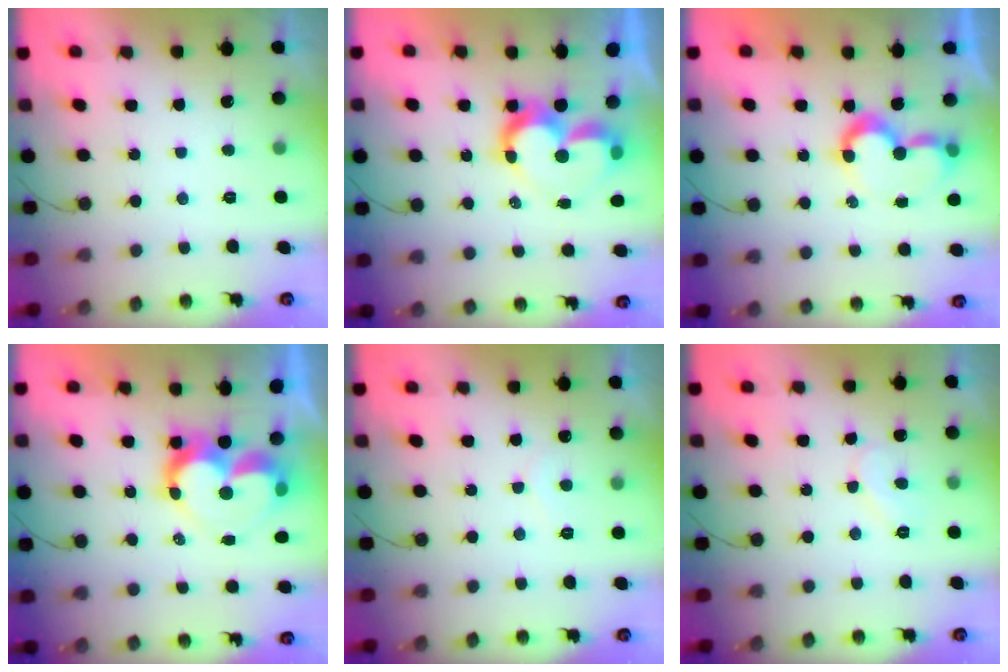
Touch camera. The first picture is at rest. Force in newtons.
{"total": 9.4, "press": 9.4, "slide": 0.9}
{"total": 8.8, "press": 8.7, "slide": 0.7}
{"total": 11.5, "press": 11.4, "slide": 0.8}
{"total": 3.9, "press": 3.9, "slide": 0.2}
{"total": 5.2, "press": 5.2, "slide": 0.1}